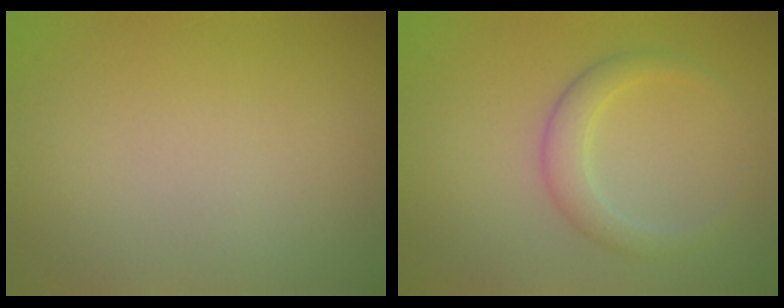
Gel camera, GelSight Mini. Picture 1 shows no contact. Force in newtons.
{"total": 2.6, "press": 2.6, "slide": 0.1}